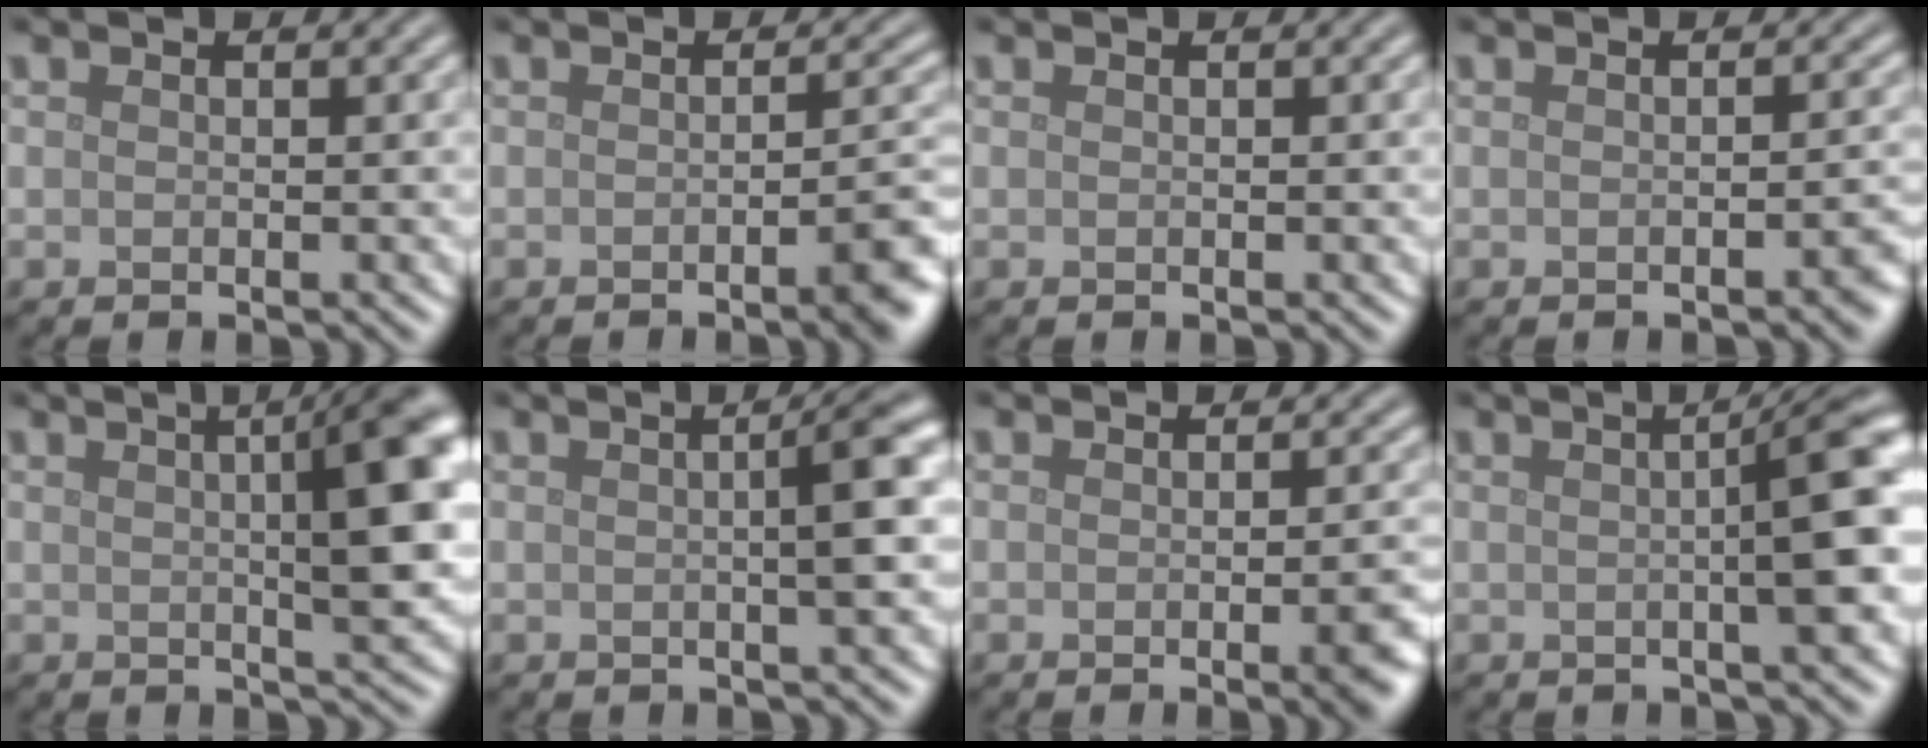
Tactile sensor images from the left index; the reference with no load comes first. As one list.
[{"total": 4.2, "force": [-1.7, 1.0, 3.7], "torque": [-0.039, -0.002, -0.029]}, {"total": 0.0}, {"total": 1.6, "force": [-0.8, 0.4, 1.3], "torque": [-0.014, 0.000, -0.010]}, {"total": 9.6, "force": [1.7, 2.6, 9.1], "torque": [-0.084, 0.020, 0.017]}, {"total": 4.1, "force": [0.2, 0.8, 4.1], "torque": [-0.049, 0.010, 0.000]}, {"total": 4.4, "force": [-1.4, 1.4, 4.0], "torque": [-0.041, -0.007, -0.012]}, {"total": 6.8, "force": [0.4, 1.2, 6.7], "torque": [-0.074, 0.008, 0.009]}]